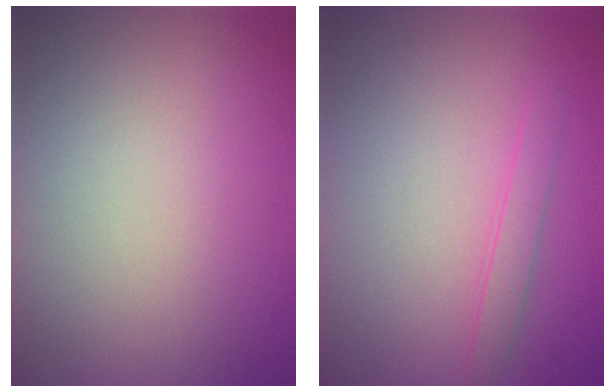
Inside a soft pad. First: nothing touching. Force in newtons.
{"total": 1.3, "press": 1.3, "slide": 0.1}